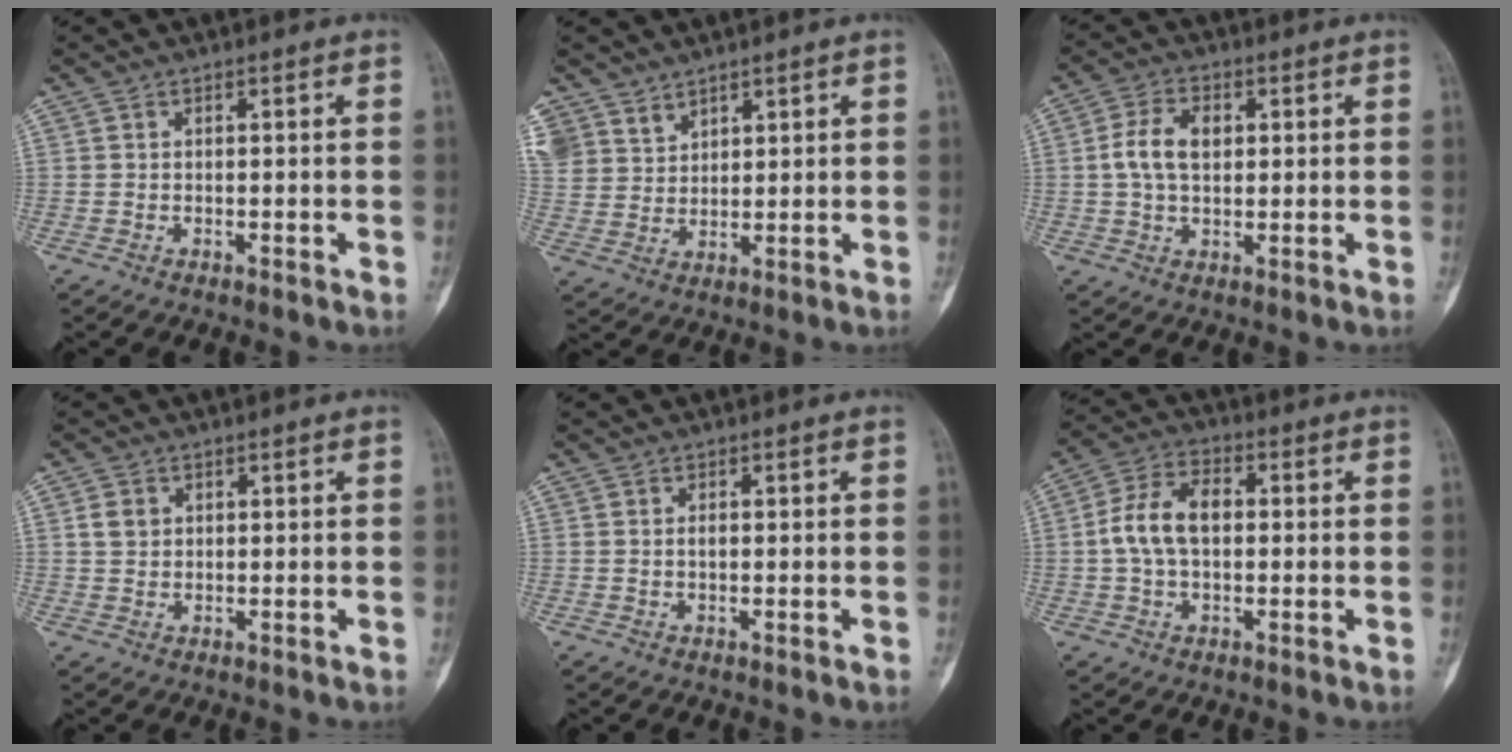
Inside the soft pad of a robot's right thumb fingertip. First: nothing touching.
{"total": 7.2, "force": [5.2, 5.0, 0.8], "torque": [0.012, -0.018, 0.110]}
{"total": 7.0, "force": [1.0, 4.6, 5.2], "torque": [-0.092, 0.015, 0.015]}
{"total": 2.8, "force": [0.9, 2.3, 1.2], "torque": [-0.006, 0.003, 0.018]}
{"total": 1.1, "force": [0.2, 0.7, 0.8], "torque": [-0.008, 0.007, 0.003]}
{"total": 9.6, "force": [0.4, 6.1, 7.4], "torque": [-0.136, 0.027, 0.002]}